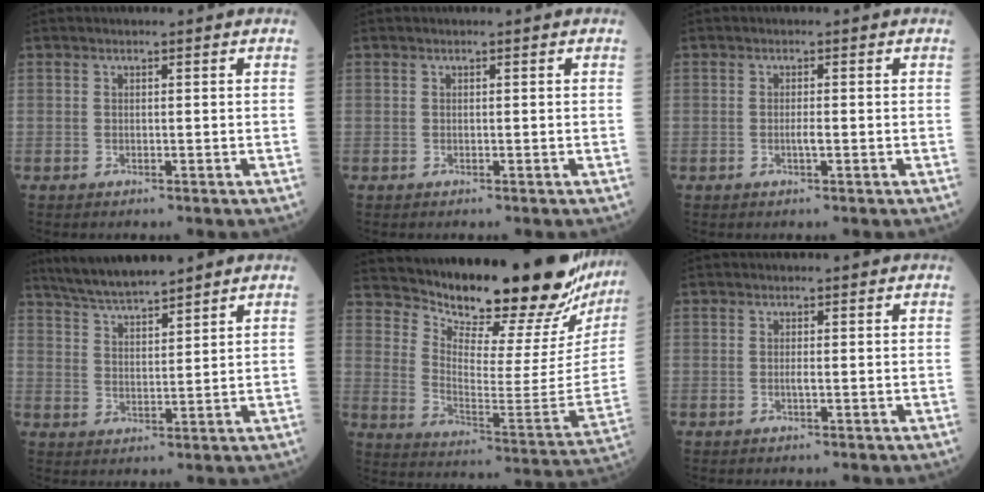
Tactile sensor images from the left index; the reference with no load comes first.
{"total": 0.0}
{"total": 1.2, "force": [-0.7, 0.0, 0.9], "torque": [-0.021, -0.005, -0.011]}
{"total": 7.9, "force": [7.1, 0.4, 3.4], "torque": [-0.067, 0.015, 0.133]}
{"total": 24.4, "force": [22.7, 1.8, 8.7], "torque": [-0.151, -0.127, 0.308]}
{"total": 0.6, "force": [-0.4, 0.0, 0.4], "torque": [-0.011, -0.006, -0.008]}